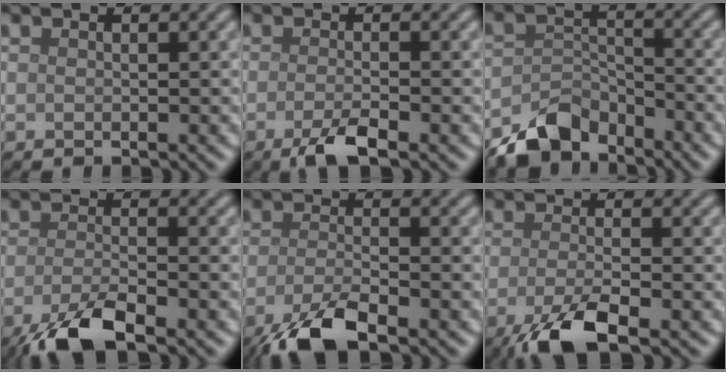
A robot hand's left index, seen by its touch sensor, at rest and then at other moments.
{"total": 2.9, "force": [-1.6, 0.7, 2.3], "torque": [-0.043, -0.001, -0.034]}
{"total": 4.7, "force": [-4.0, 2.2, 1.4], "torque": [-0.016, 0.001, -0.080]}
{"total": 4.8, "force": [-3.0, 1.3, 3.5], "torque": [-0.069, -0.006, -0.064]}
{"total": 5.1, "force": [-3.2, 1.3, 3.7], "torque": [-0.073, -0.007, -0.068]}
{"total": 5.0, "force": [-2.7, 1.4, 4.0], "torque": [-0.076, -0.006, -0.059]}